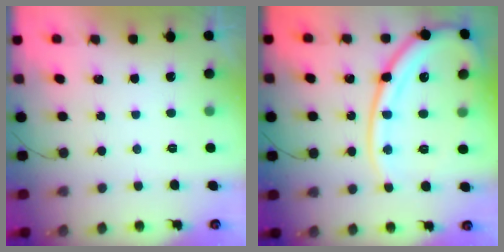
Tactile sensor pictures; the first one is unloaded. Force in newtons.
{"total": 17.9, "press": 17.8, "slide": 2.1}